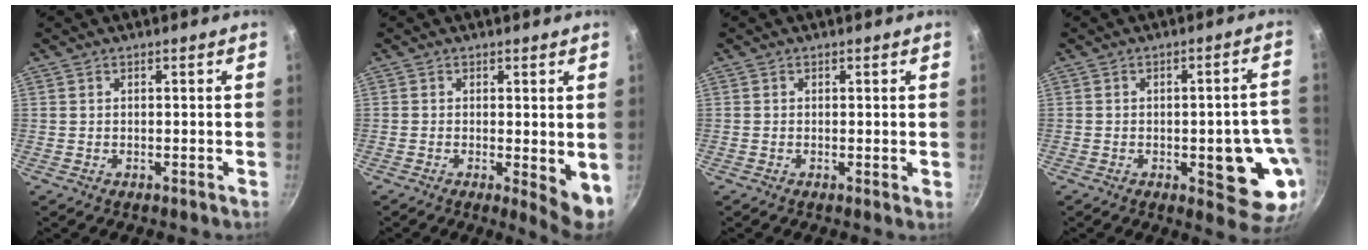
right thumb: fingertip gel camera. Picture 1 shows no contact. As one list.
[{"total": 5.6, "force": [-0.3, 1.8, 5.3], "torque": [-0.069, -0.013, -0.002]}, {"total": 0.7, "force": [0.1, 0.2, 0.6], "torque": [-0.010, -0.003, -0.002]}, {"total": 13.3, "force": [-3.1, 5.5, 11.7], "torque": [-0.087, 0.011, -0.037]}]